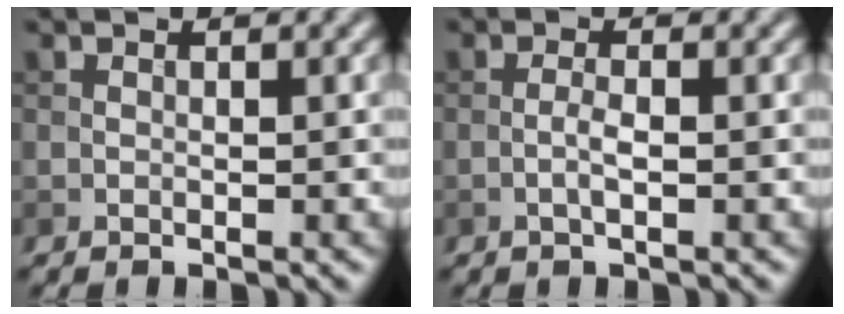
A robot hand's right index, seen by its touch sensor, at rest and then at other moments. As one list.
[{"total": 1.3, "force": [-0.4, 0.2, 1.3], "torque": [-0.026, 0.002, -0.010]}]